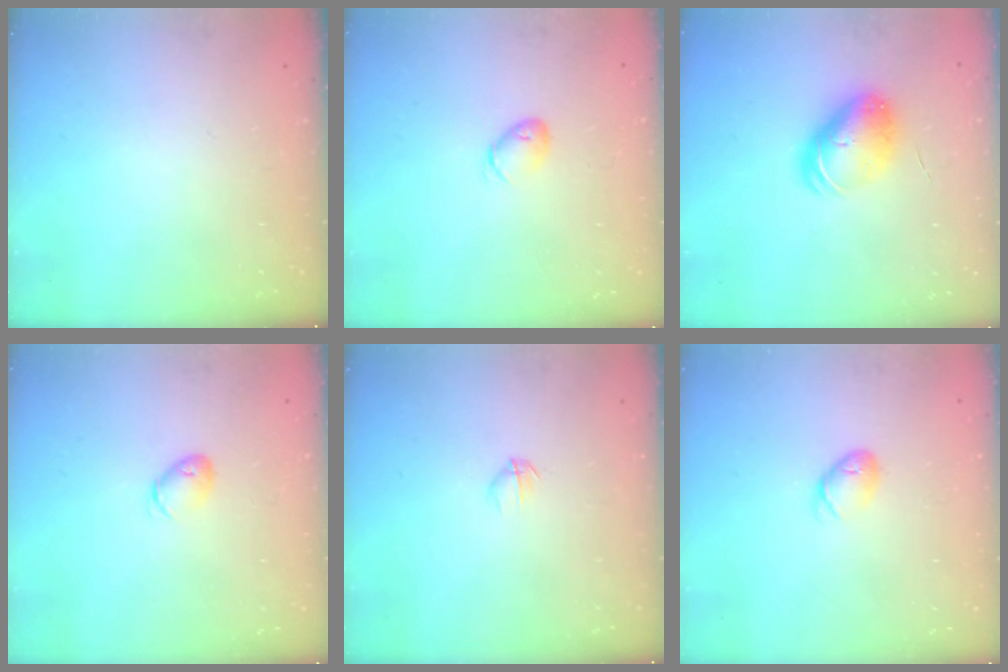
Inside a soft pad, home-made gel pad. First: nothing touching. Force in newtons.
{"total": 5.7, "press": 5.6, "slide": 1.2}
{"total": 9.1, "press": 8.9, "slide": 1.9}
{"total": 5.7, "press": 5.6, "slide": 1.2}
{"total": 2.7, "press": 2.6, "slide": 0.8}
{"total": 6.2, "press": 6.1, "slide": 1.1}